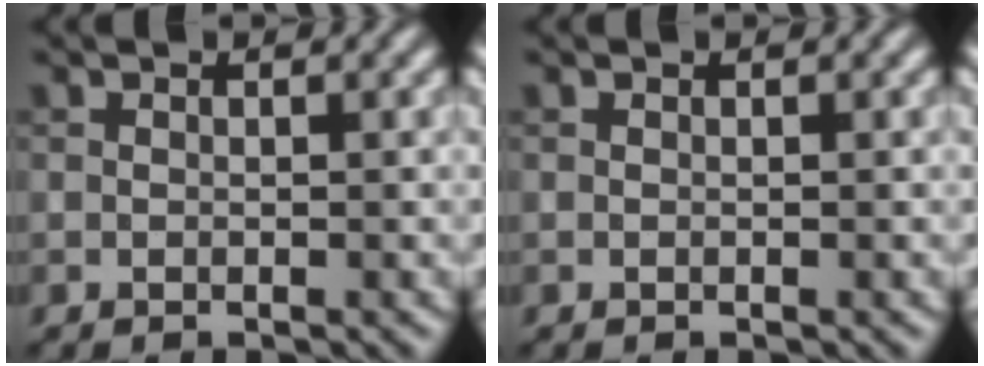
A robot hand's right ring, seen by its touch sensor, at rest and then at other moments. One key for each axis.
{"total": 0.0}